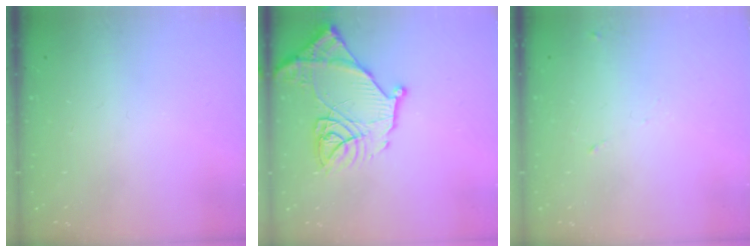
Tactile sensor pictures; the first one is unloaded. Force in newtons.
{"total": 17.5, "press": 17.4, "slide": 1.9}
{"total": 4.3, "press": 4.3, "slide": 0.7}